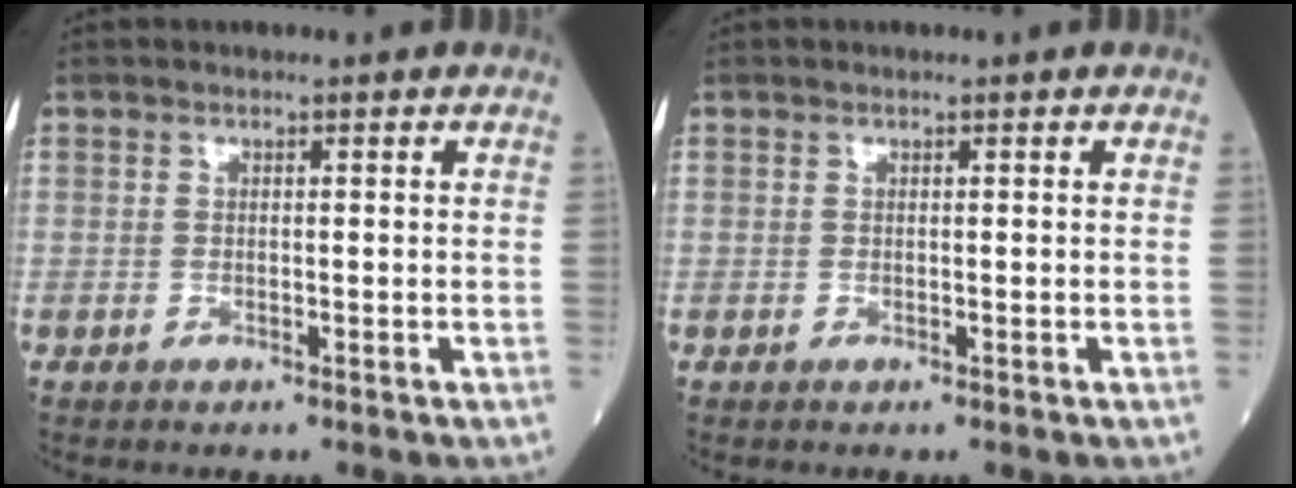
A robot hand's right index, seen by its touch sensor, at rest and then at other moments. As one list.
[{"total": 0.0}]